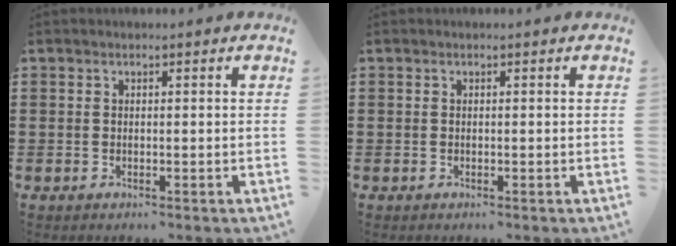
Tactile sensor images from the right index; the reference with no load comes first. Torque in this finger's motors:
{"motor_torque": [-0.01, 0.07, 0.00, 0.00]}